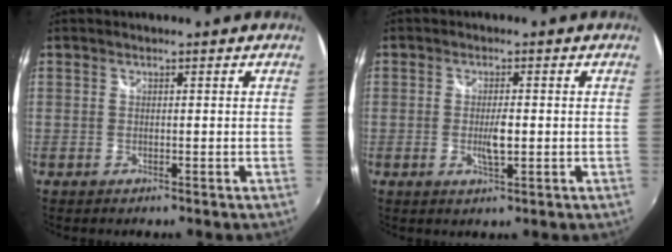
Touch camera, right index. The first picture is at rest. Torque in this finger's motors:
{"motor_torque": [0.74, -0.36, 0.45, 0.10]}